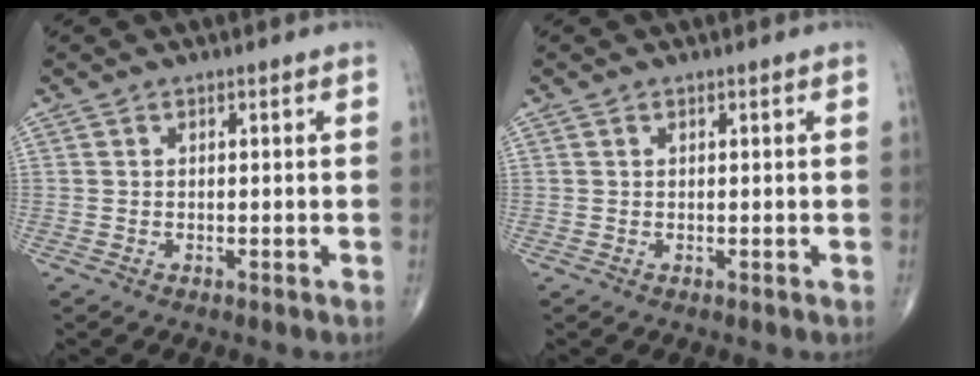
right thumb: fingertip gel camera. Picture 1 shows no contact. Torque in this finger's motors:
{"motor_torque": [-0.29, -0.12, -0.21, -0.07, 0.00]}